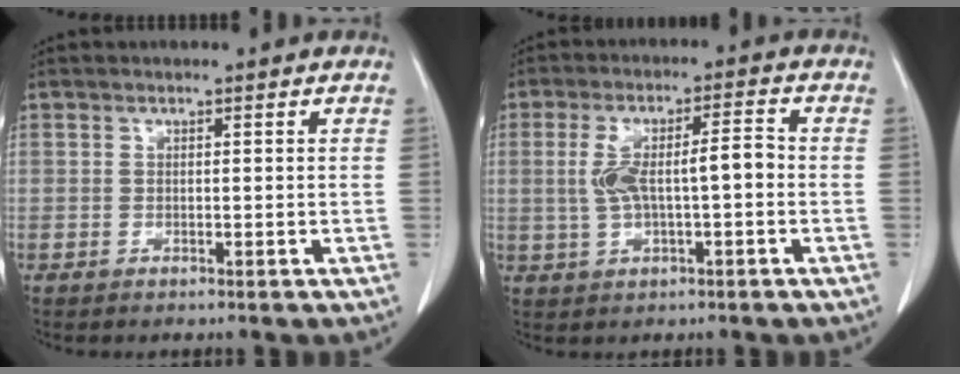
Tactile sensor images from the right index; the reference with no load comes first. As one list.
[{"total": 7.8, "force": [-0.2, 2.0, 7.5], "torque": [-0.149, 0.026, 0.004]}]